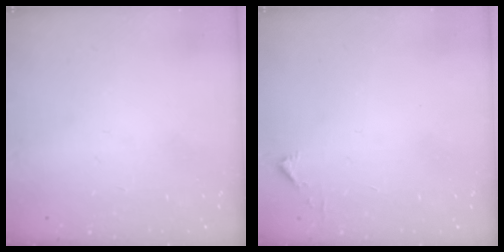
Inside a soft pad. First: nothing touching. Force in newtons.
{"total": 2.3, "press": 2.3, "slide": 0.2}